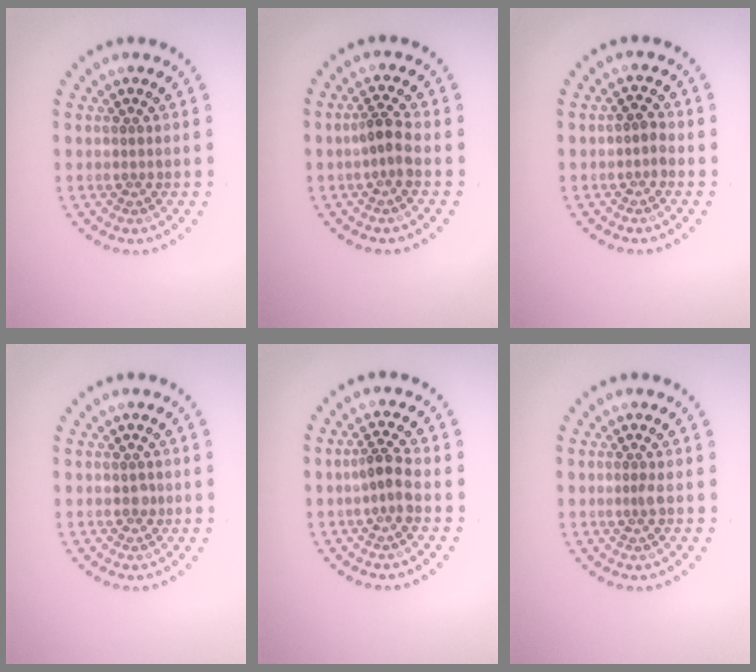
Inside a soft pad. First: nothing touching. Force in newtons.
{"total": 1.9, "press": 1.6, "slide": 1.1}
{"total": 1.1, "press": 1.0, "slide": 0.4}
{"total": 0.6, "press": 0.5, "slide": 0.2}
{"total": 1.9, "press": 1.6, "slide": 1.1}
{"total": 0.8, "press": 0.5, "slide": 0.6}